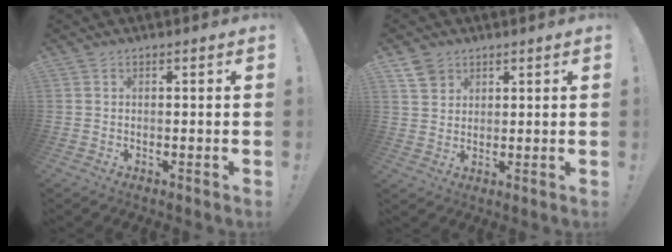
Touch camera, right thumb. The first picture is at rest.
{"total": 4.9, "force": [3.2, 3.6, 1.1], "torque": [-0.020, -0.013, 0.061]}